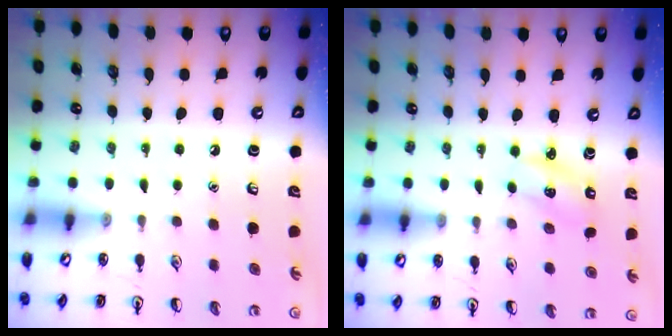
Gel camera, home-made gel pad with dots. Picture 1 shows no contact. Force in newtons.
{"total": 2.1, "press": 2.0, "slide": 0.7}